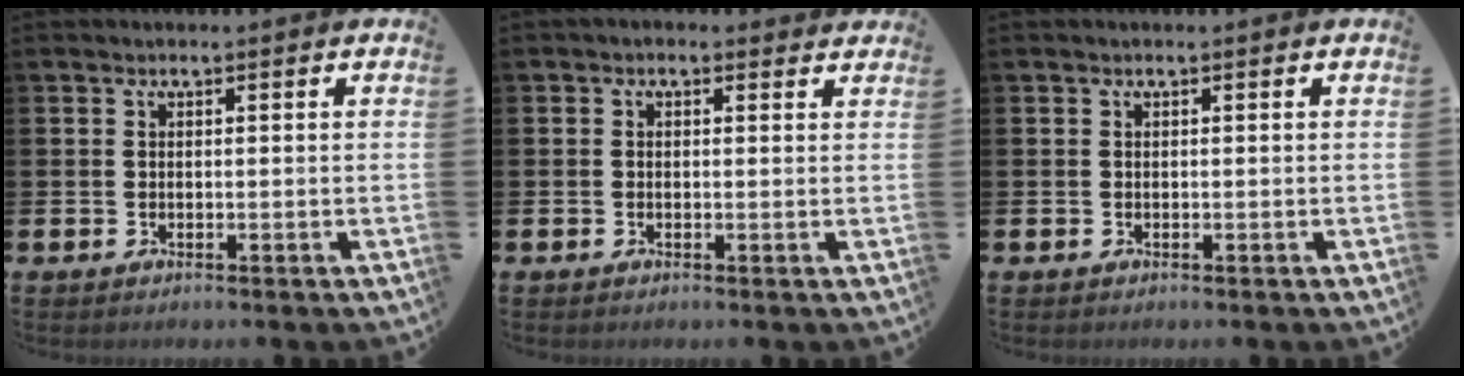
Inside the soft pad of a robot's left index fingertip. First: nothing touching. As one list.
[{"total": 0.5, "force": [0.2, 0.4, 0.3], "torque": [-0.004, 0.004, 0.001]}, {"total": 0.0}]